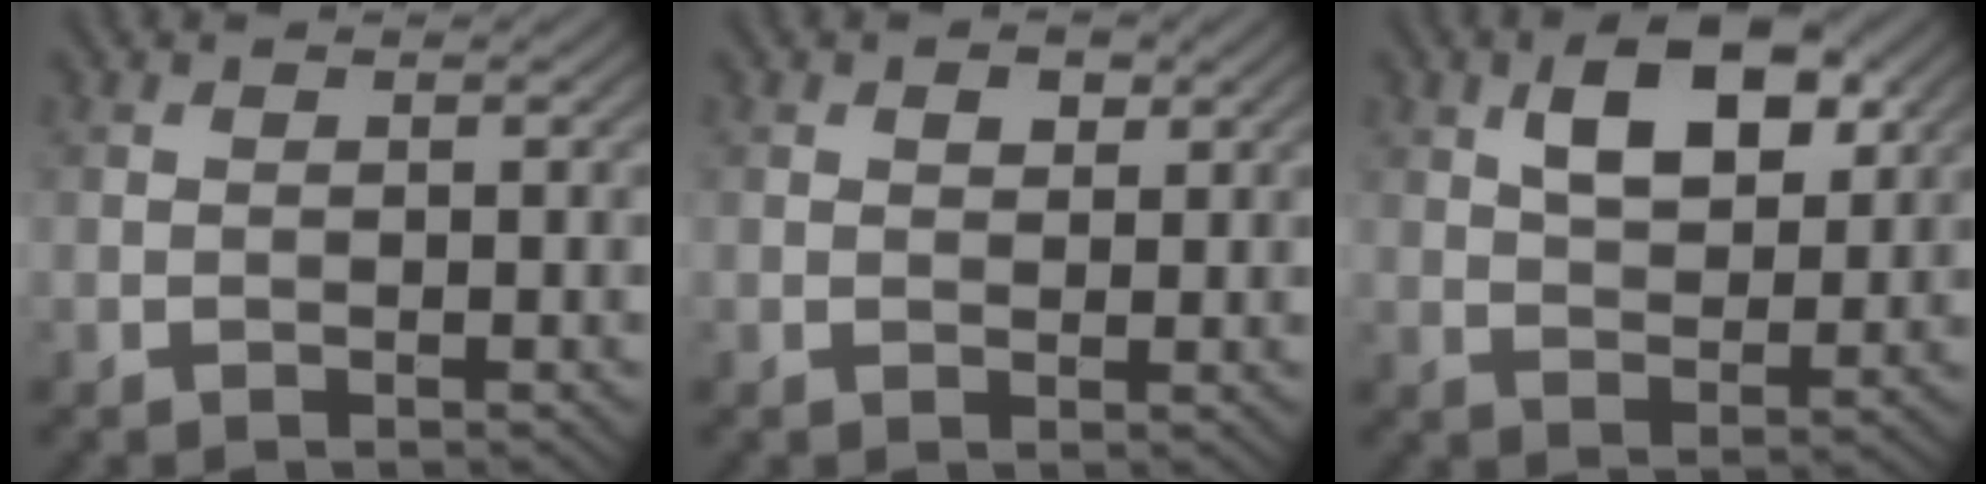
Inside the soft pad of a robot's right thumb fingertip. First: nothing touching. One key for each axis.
{"total": 1.7, "fx": 0.8, "fy": 1.1, "fz": 1.0, "tx": -0.014, "ty": 0.001, "tz": 0.013}
{"total": 8.1, "fx": 3.4, "fy": 4.1, "fz": 6.0, "tx": -0.102, "ty": 0.003, "tz": 0.057}